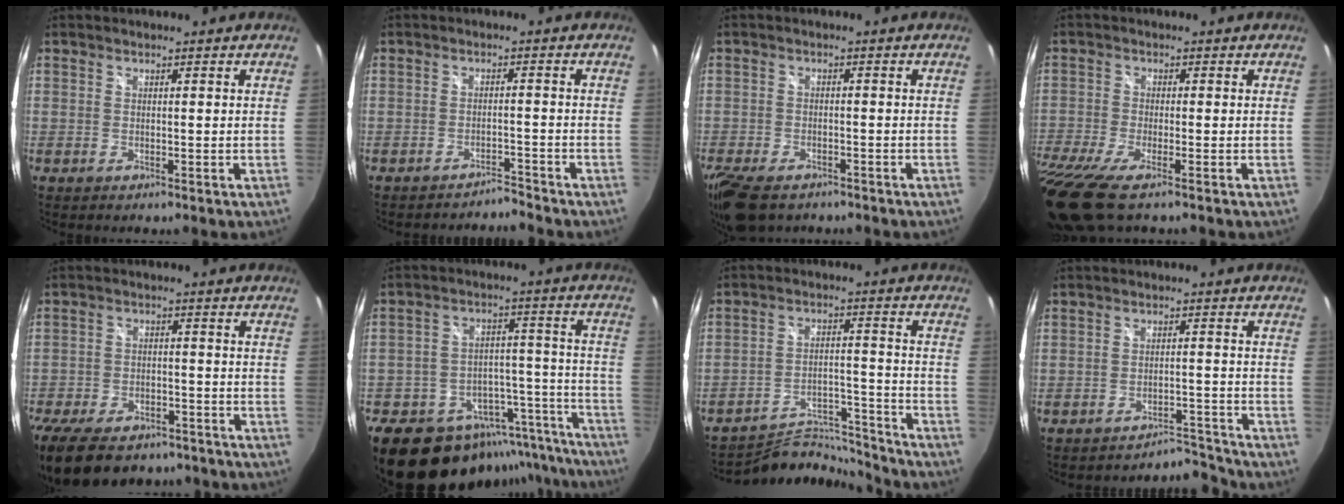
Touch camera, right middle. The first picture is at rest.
{"total": 2.7, "force": [-2.7, 0.2, -0.2], "torque": [0.000, -0.001, -0.045]}
{"total": 9.7, "force": [-7.0, 4.6, 4.8], "torque": [-0.127, -0.029, -0.127]}
{"total": 11.6, "force": [-7.9, 2.1, 8.2], "torque": [-0.191, -0.060, -0.147]}
{"total": 19.2, "force": [-14.2, 9.4, 8.9], "torque": [-0.218, -0.023, -0.214]}
{"total": 23.7, "force": [-19.9, 10.2, 8.0], "torque": [-0.131, 0.044, -0.261]}
{"total": 13.3, "force": [-13.2, 1.3, 0.7], "torque": [-0.022, 0.022, -0.208]}
{"total": 4.9, "force": [-4.8, 0.2, -1.0], "torque": [0.015, 0.016, -0.072]}